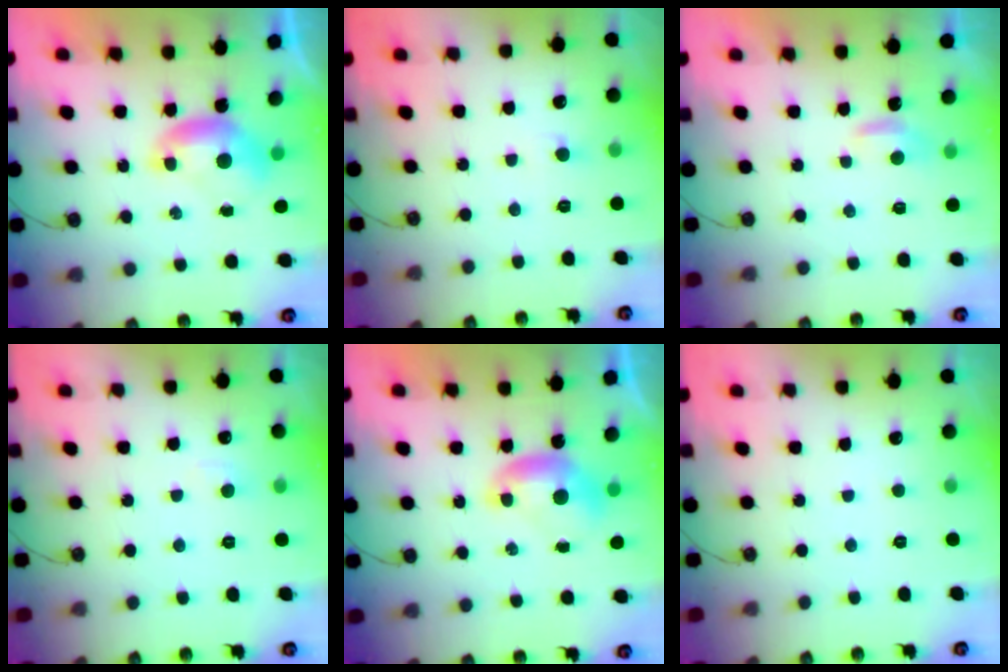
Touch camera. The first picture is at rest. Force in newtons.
{"total": 0.6, "press": 0.5, "slide": 0.4}
{"total": 1.4, "press": 1.3, "slide": 0.5}
{"total": 1.3, "press": 1.1, "slide": 0.6}
{"total": 0.0}
{"total": 2.7, "press": 2.7, "slide": 0.3}